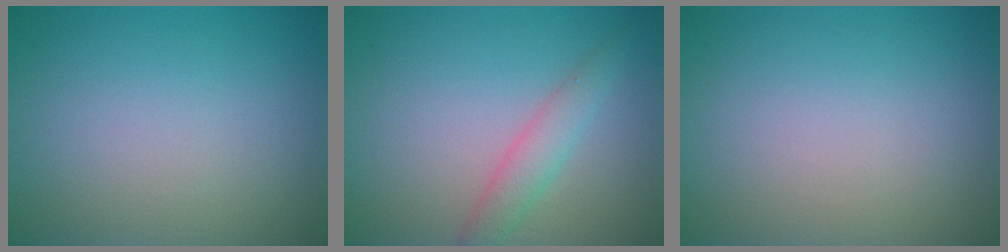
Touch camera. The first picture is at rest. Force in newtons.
{"total": 2.3, "press": 2.3, "slide": 0.1}
{"total": 0.0}